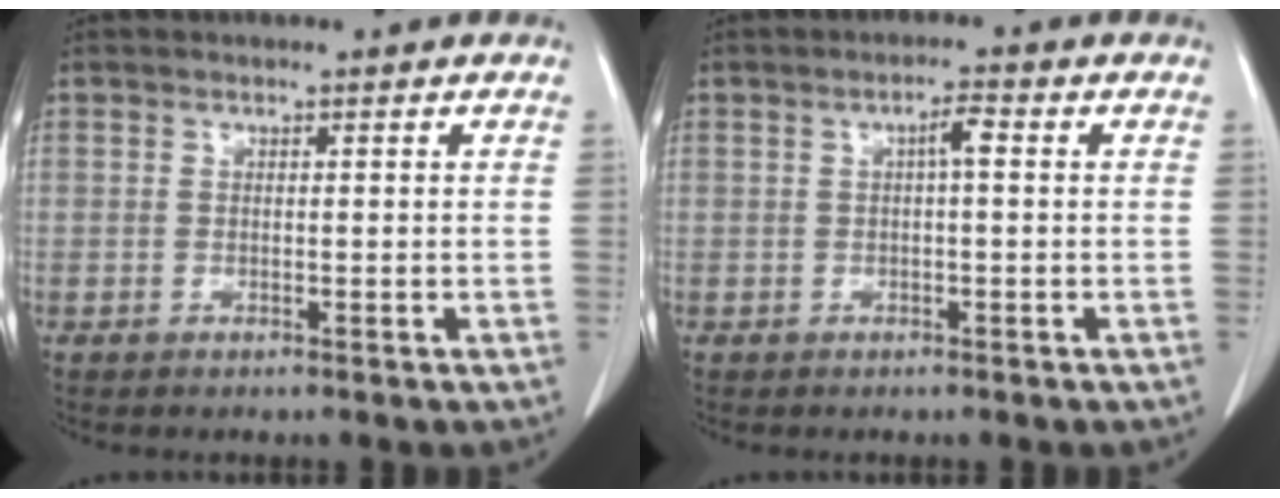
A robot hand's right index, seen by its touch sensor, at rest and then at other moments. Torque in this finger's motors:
{"motor_torque": [0.26, 0.15, 0.11, 0.05]}